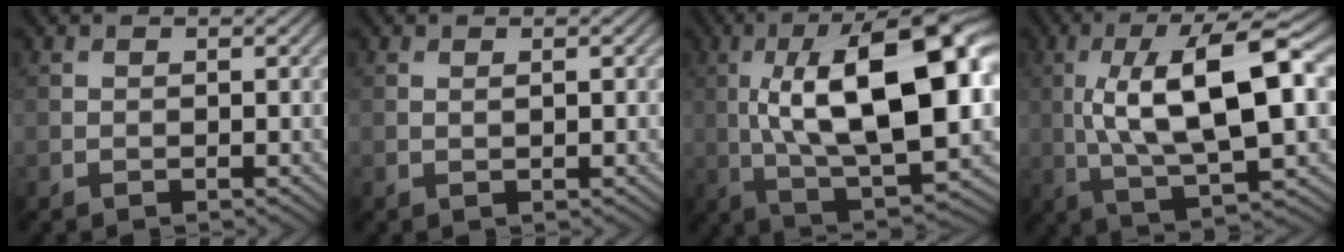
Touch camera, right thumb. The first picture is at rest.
{"total": 0.7, "force": [0.2, 0.1, 0.6], "torque": [-0.011, 0.003, 0.003]}
{"total": 19.3, "force": [2.0, 7.2, 17.8], "torque": [-0.280, 0.018, 0.034]}
{"total": 14.1, "force": [1.2, 4.6, 13.2], "torque": [-0.236, 0.004, 0.020]}